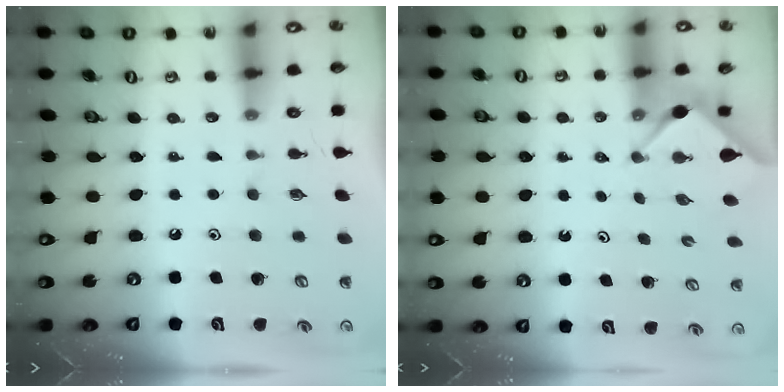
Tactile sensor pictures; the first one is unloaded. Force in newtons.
{"total": 3.0, "press": 3.0, "slide": 0.3}